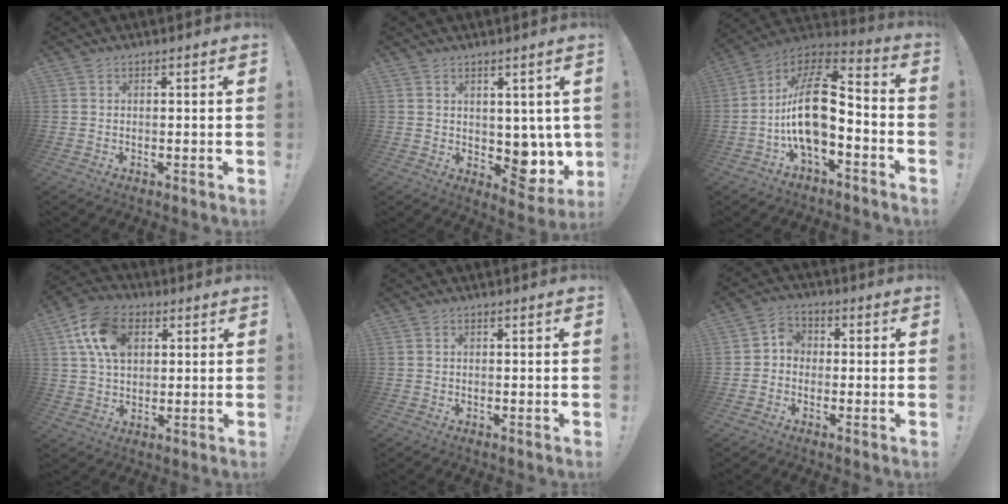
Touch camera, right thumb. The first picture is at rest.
{"total": 8.2, "force": [0.1, 6.6, 4.9], "torque": [-0.033, -0.016, 0.016]}
{"total": 18.0, "force": [-2.7, 8.8, 15.4], "torque": [-0.293, 0.022, -0.044]}
{"total": 13.7, "force": [4.5, 9.5, 8.9], "torque": [-0.150, 0.004, 0.089]}
{"total": 0.0}
{"total": 4.5, "force": [-1.3, 3.9, 2.0], "torque": [-0.036, 0.018, -0.022]}